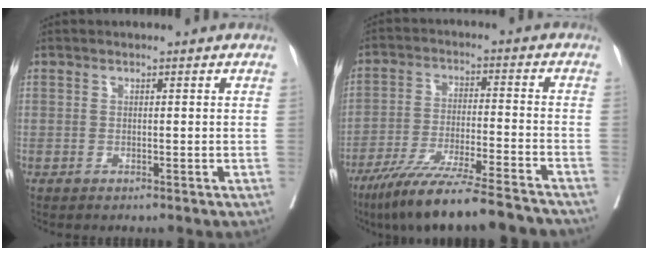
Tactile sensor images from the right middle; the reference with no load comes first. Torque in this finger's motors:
{"motor_torque": [1.03, -1.11, 0.55, 0.16]}